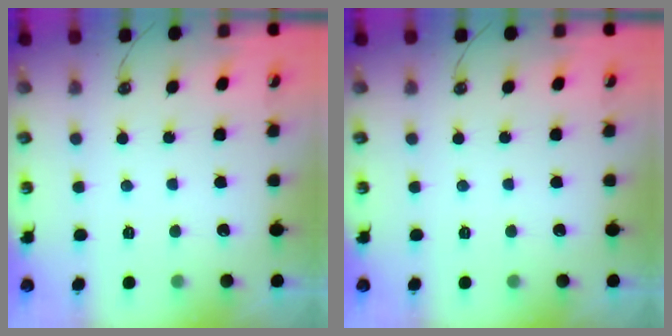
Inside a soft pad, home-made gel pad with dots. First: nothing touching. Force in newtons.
{"total": 0.0}